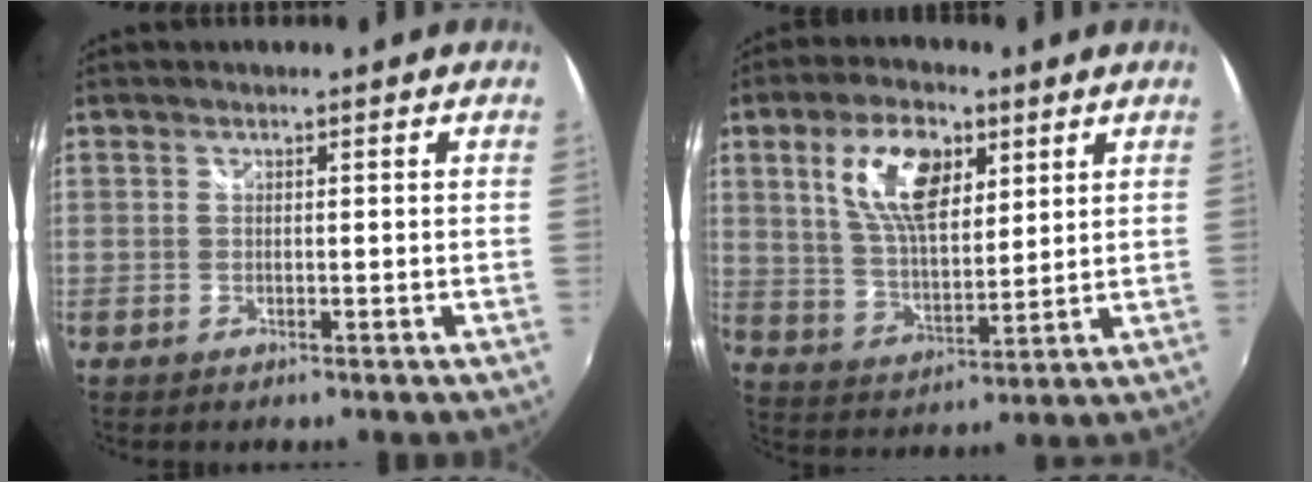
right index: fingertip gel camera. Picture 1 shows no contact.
{"total": 12.6, "force": [5.2, 6.1, 9.7], "torque": [-0.183, 0.014, 0.100]}